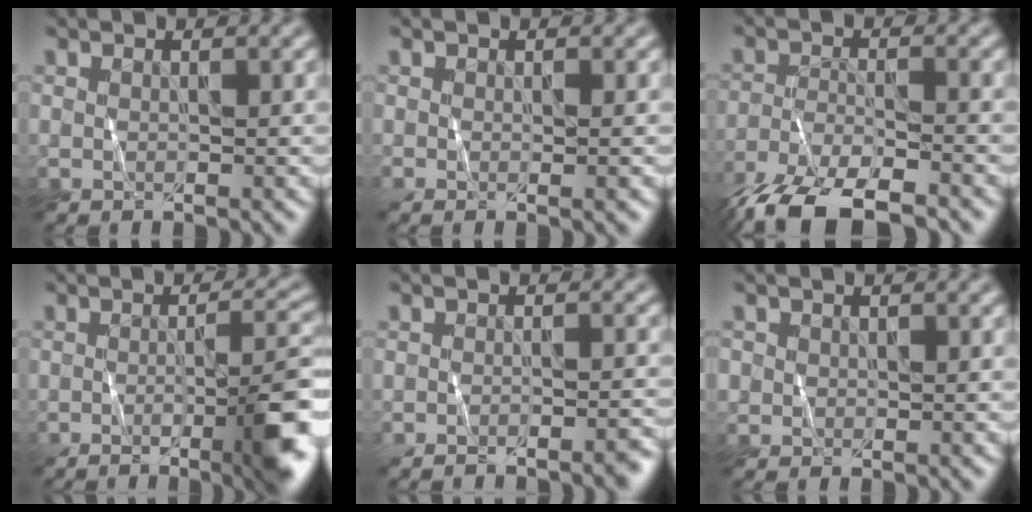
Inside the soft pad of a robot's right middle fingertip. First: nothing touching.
{"total": 0.5, "force": [-0.1, 0.1, 0.5], "torque": [0.001, 0.000, -0.003]}
{"total": 7.0, "force": [-5.8, 1.7, 3.5], "torque": [-0.059, -0.006, -0.112]}
{"total": 7.5, "force": [-3.0, 1.6, 6.7], "torque": [-0.074, 0.006, -0.046]}
{"total": 2.3, "force": [-2.1, 0.2, 0.9], "torque": [0.002, 0.002, -0.036]}
{"total": 0.8, "force": [-0.1, 0.8, -0.2], "torque": [0.012, -0.001, -0.003]}